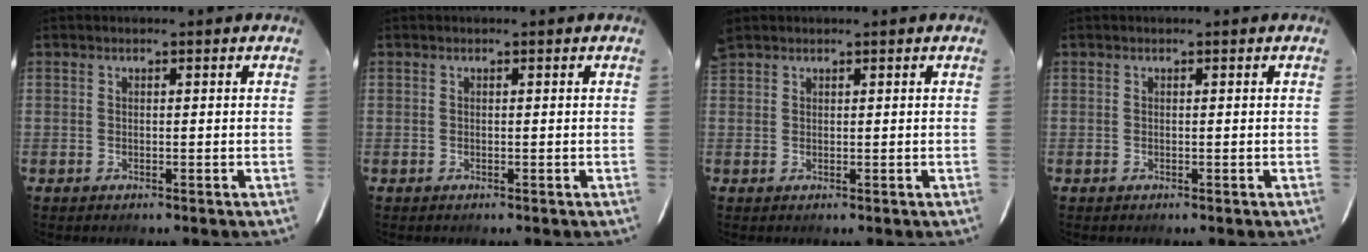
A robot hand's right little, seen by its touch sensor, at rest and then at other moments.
{"total": 0.0}
{"total": 2.4, "force": [1.8, 1.4, 0.7], "torque": [-0.013, 0.009, 0.034]}
{"total": 0.0}